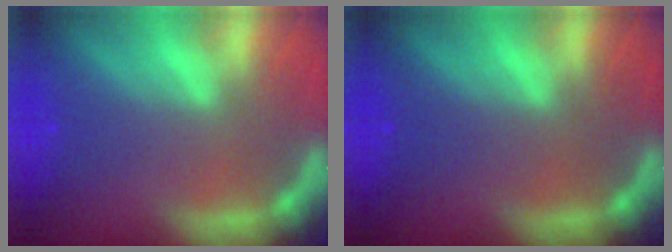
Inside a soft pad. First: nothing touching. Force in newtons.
{"total": 0.0}